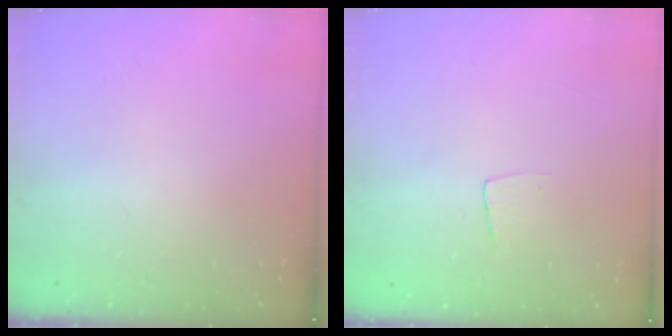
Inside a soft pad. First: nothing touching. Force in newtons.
{"total": 3.2, "press": 3.2, "slide": 0.2}